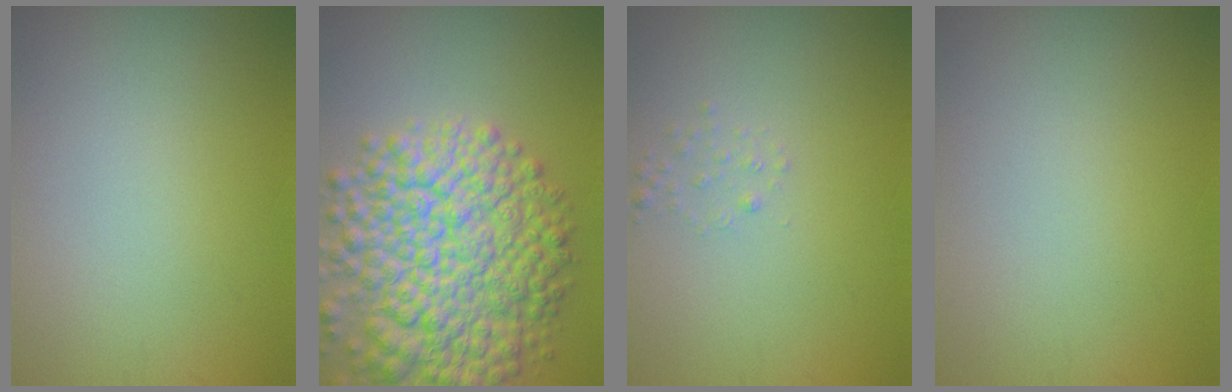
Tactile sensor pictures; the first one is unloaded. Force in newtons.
{"total": 10.9, "press": 10.9, "slide": 0.5}
{"total": 0.8, "press": 0.8, "slide": 0.1}
{"total": 0.0}